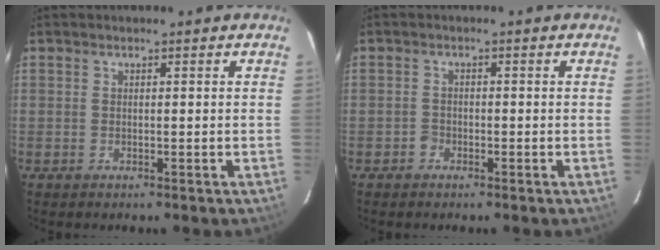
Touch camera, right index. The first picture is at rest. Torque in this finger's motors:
{"motor_torque": [-0.03, 0.09, -0.02, 0.01]}